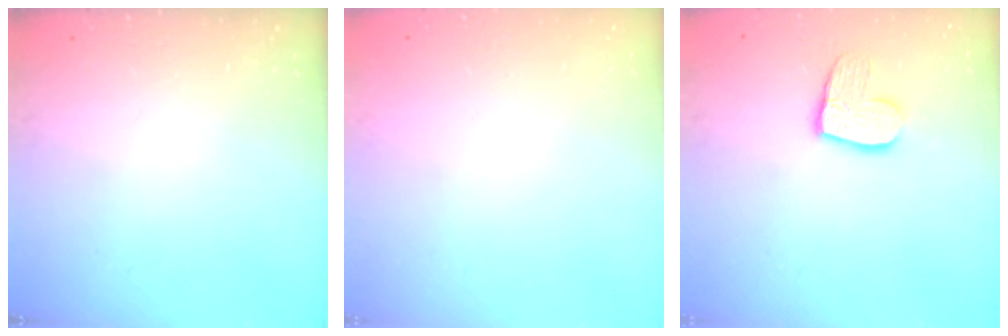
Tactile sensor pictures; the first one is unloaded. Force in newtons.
{"total": 0.0}
{"total": 10.8, "press": 10.7, "slide": 0.7}